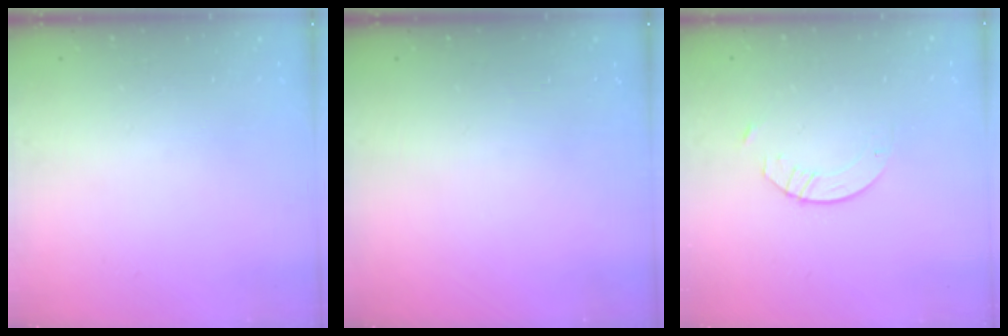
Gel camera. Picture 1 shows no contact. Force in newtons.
{"total": 0.0}
{"total": 2.9, "press": 2.9, "slide": 0.3}